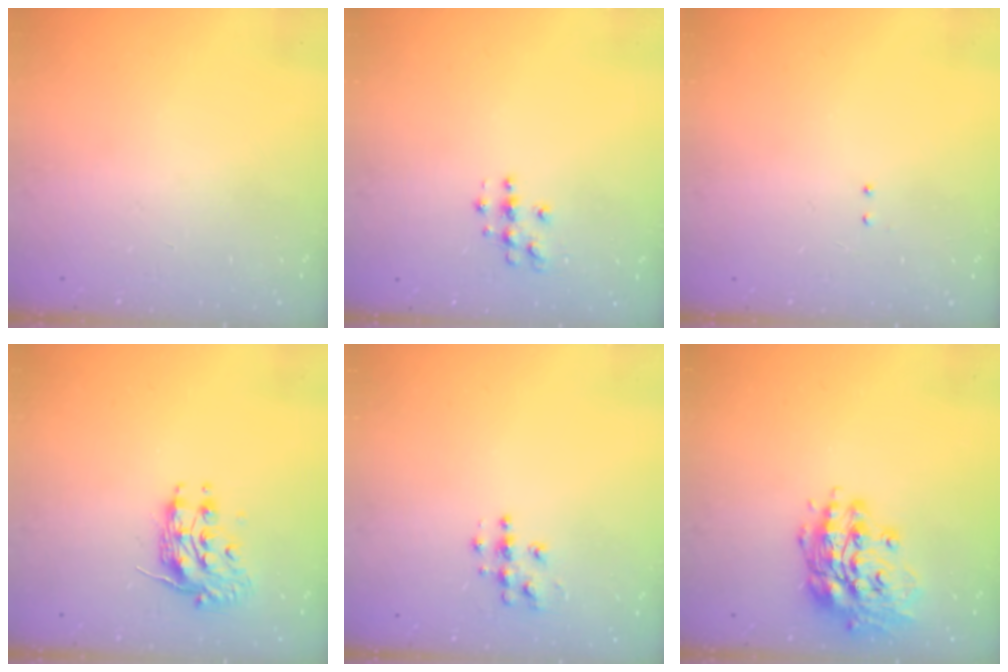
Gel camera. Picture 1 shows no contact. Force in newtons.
{"total": 4.5, "press": 4.4, "slide": 0.4}
{"total": 2.1, "press": 2.0, "slide": 0.6}
{"total": 9.8, "press": 9.7, "slide": 0.8}
{"total": 6.2, "press": 6.2, "slide": 0.2}
{"total": 15.0, "press": 14.7, "slide": 2.6}